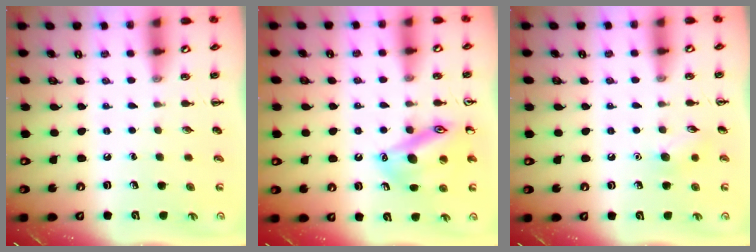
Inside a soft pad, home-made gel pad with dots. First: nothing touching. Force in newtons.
{"total": 16.8, "press": 16.7, "slide": 1.8}
{"total": 7.7, "press": 7.5, "slide": 1.6}